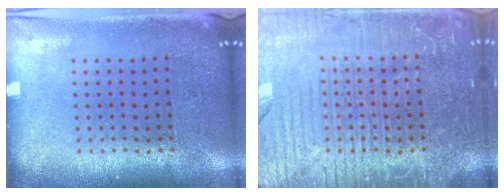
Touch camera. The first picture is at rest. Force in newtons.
{"total": 6.9, "press": 6.9, "slide": 0.9}